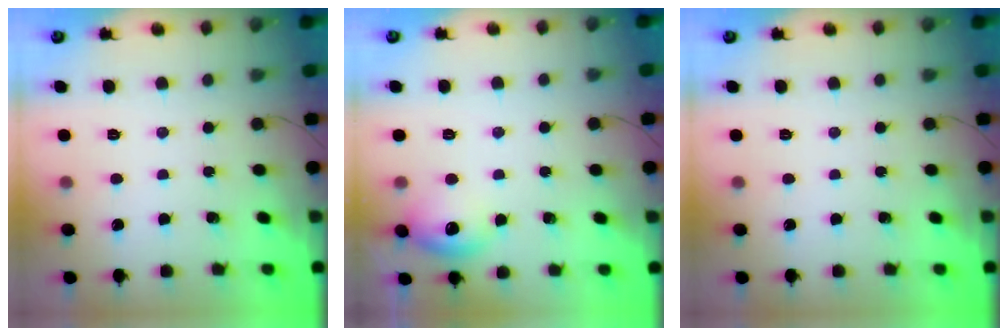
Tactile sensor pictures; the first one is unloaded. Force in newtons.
{"total": 9.5, "press": 9.4, "slide": 1.3}
{"total": 0.0}